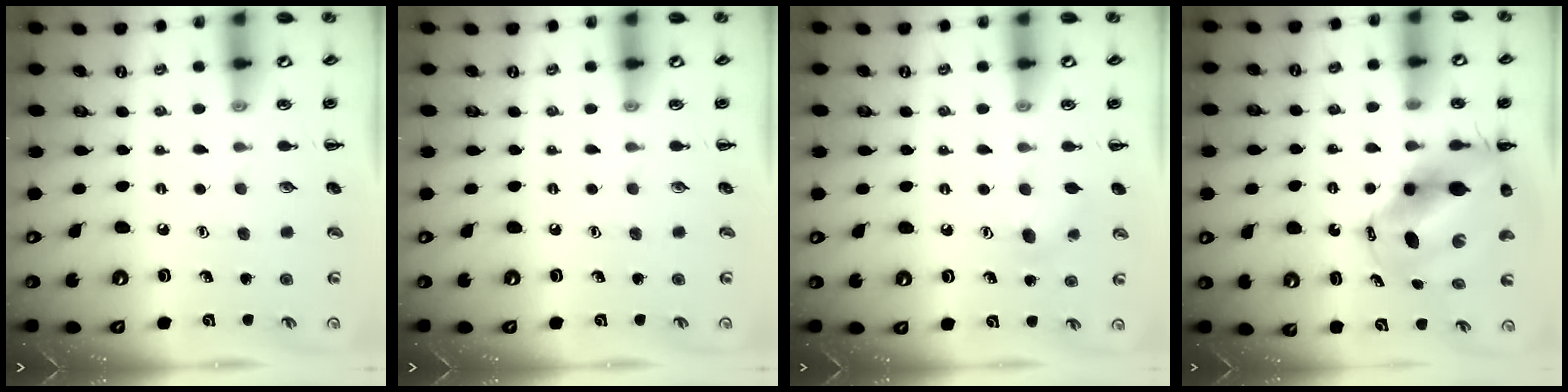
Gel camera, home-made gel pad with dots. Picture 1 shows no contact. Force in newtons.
{"total": 0.0}
{"total": 6.0, "press": 5.8, "slide": 1.6}
{"total": 11.3, "press": 10.9, "slide": 3.2}